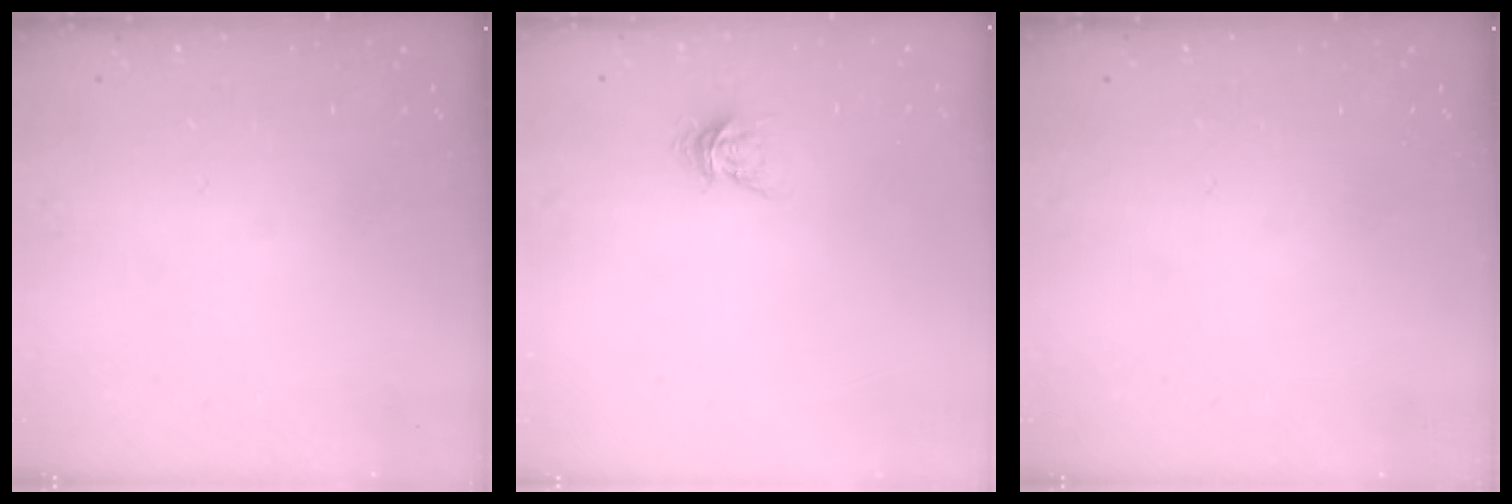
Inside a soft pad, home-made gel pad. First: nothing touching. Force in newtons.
{"total": 5.5, "press": 5.5, "slide": 0.4}
{"total": 0.0}